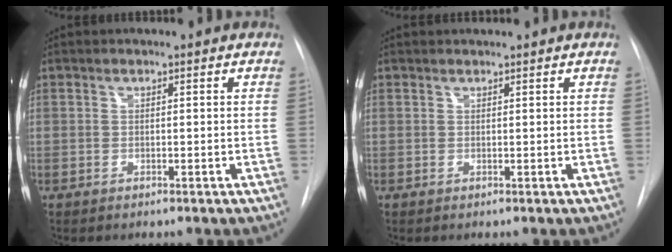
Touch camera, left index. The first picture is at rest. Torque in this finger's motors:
{"motor_torque": [-0.14, 0.17, -0.22, 0.01]}